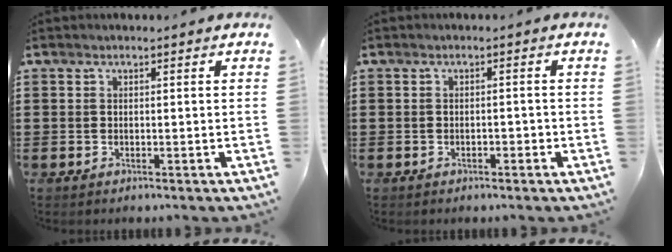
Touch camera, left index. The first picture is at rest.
{"total": 0.5, "force": [-0.3, 0.1, 0.4], "torque": [-0.009, -0.002, -0.005]}